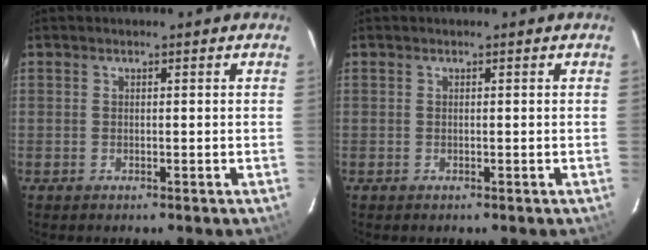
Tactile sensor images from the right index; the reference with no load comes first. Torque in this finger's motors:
{"motor_torque": [0.00, 0.00, 0.00, 0.00]}